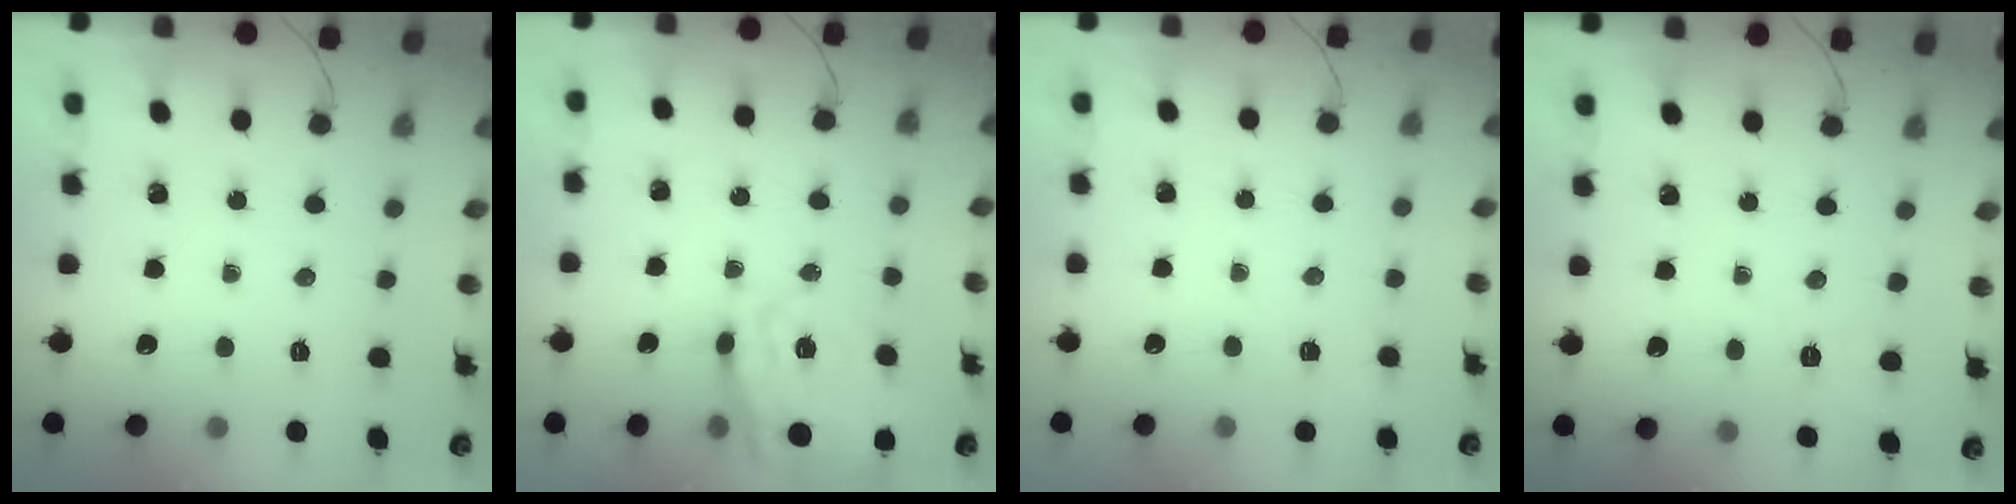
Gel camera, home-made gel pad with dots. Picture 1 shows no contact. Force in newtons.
{"total": 15.3, "press": 14.8, "slide": 4.1}
{"total": 5.2, "press": 5.0, "slide": 1.6}
{"total": 3.5, "press": 3.0, "slide": 2.0}